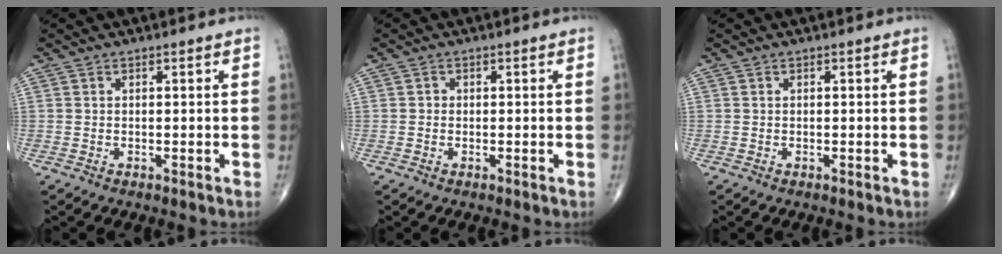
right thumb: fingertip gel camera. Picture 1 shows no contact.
{"total": 0.6, "force": [-0.1, 0.5, 0.2], "torque": [0.001, 0.002, -0.004]}
{"total": 0.0}